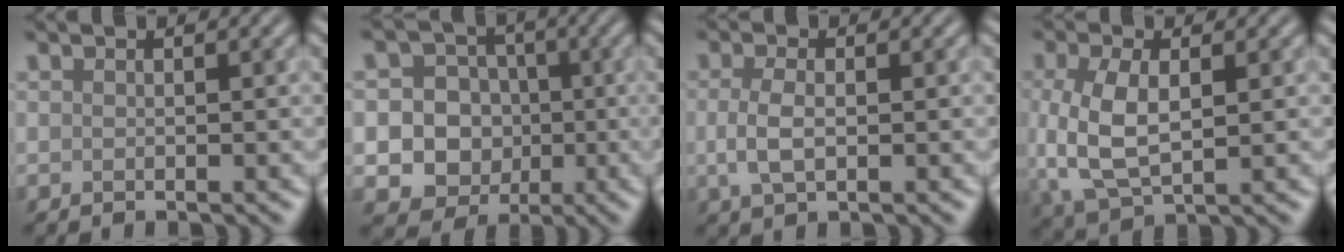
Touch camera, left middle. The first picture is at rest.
{"total": 11.8, "force": [-1.8, 11.1, 3.5], "torque": [-0.066, 0.008, -0.047]}
{"total": 2.7, "force": [-0.1, 1.4, 2.3], "torque": [-0.057, -0.003, -0.003]}
{"total": 6.1, "force": [0.0, 3.3, 5.1], "torque": [-0.126, -0.004, 0.003]}